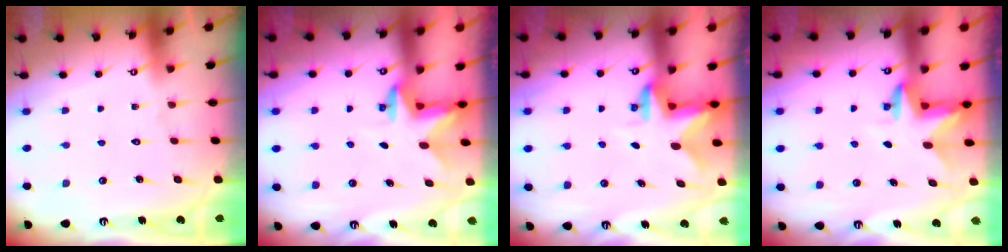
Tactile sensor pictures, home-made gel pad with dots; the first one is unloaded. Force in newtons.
{"total": 2.6, "press": 2.6, "slide": 0.5}
{"total": 2.4, "press": 2.4, "slide": 0.4}
{"total": 3.3, "press": 3.3, "slide": 0.1}